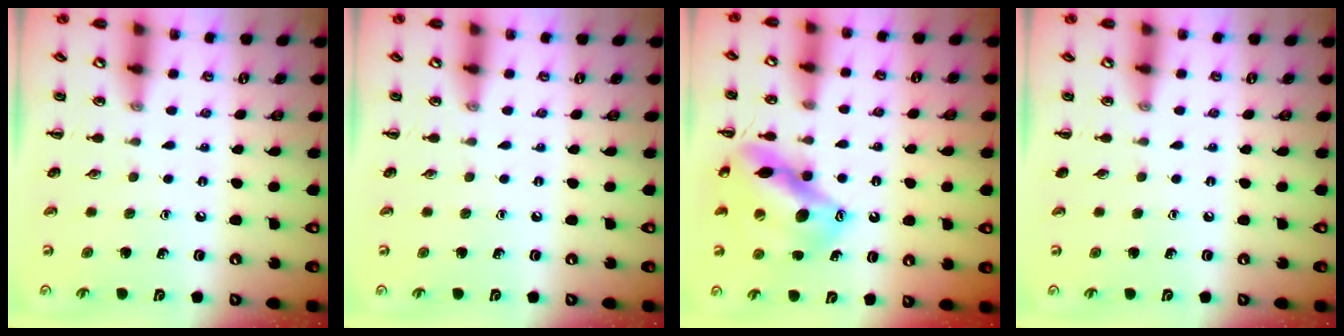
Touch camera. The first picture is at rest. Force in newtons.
{"total": 0.0}
{"total": 15.2, "press": 14.8, "slide": 3.7}
{"total": 0.0}